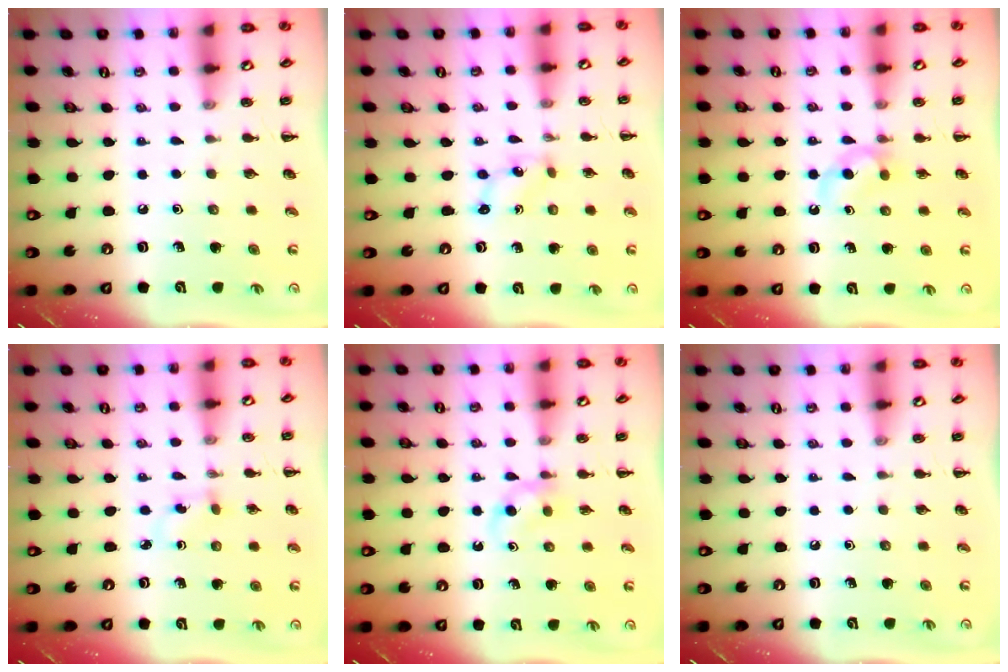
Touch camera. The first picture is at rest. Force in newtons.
{"total": 1.0, "press": 0.9, "slide": 0.3}
{"total": 4.0, "press": 3.6, "slide": 1.7}
{"total": 2.4, "press": 2.2, "slide": 0.9}
{"total": 2.5, "press": 2.3, "slide": 1.1}
{"total": 0.0}